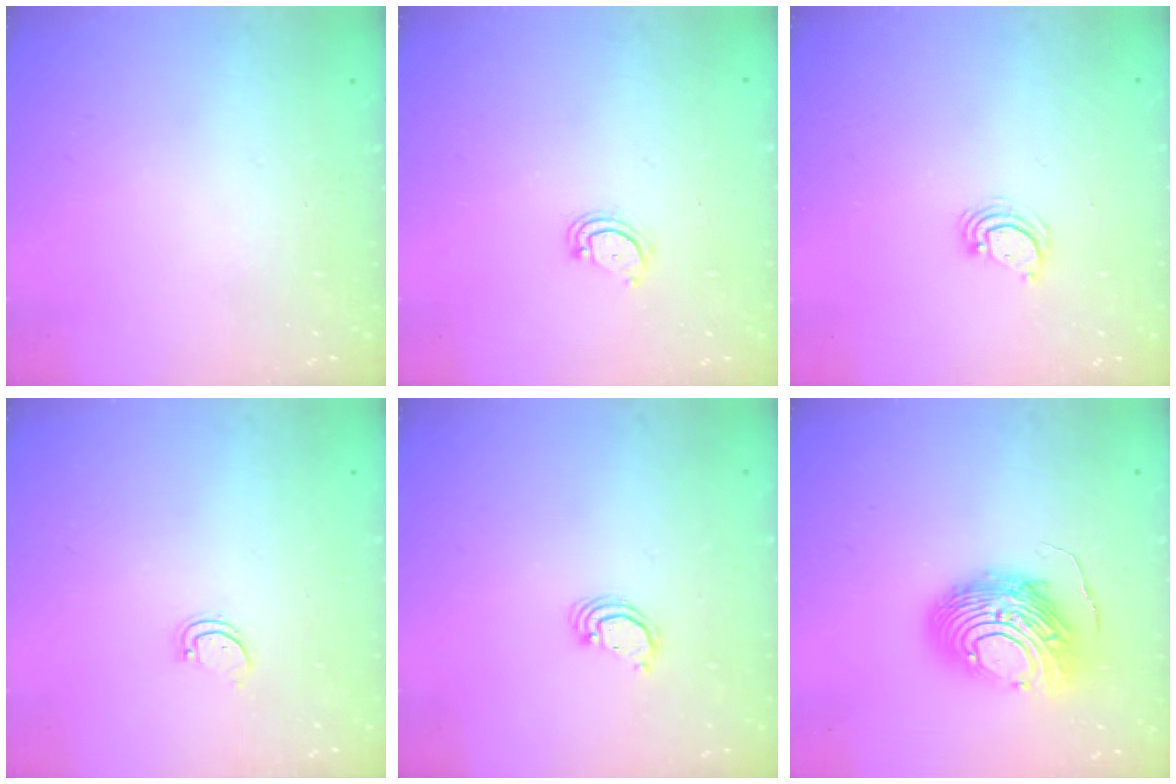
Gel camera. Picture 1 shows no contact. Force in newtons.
{"total": 4.1, "press": 4.0, "slide": 0.4}
{"total": 4.3, "press": 4.3, "slide": 0.4}
{"total": 1.7, "press": 1.7, "slide": 0.3}
{"total": 2.2, "press": 2.2, "slide": 0.2}
{"total": 12.6, "press": 12.6, "slide": 1.3}